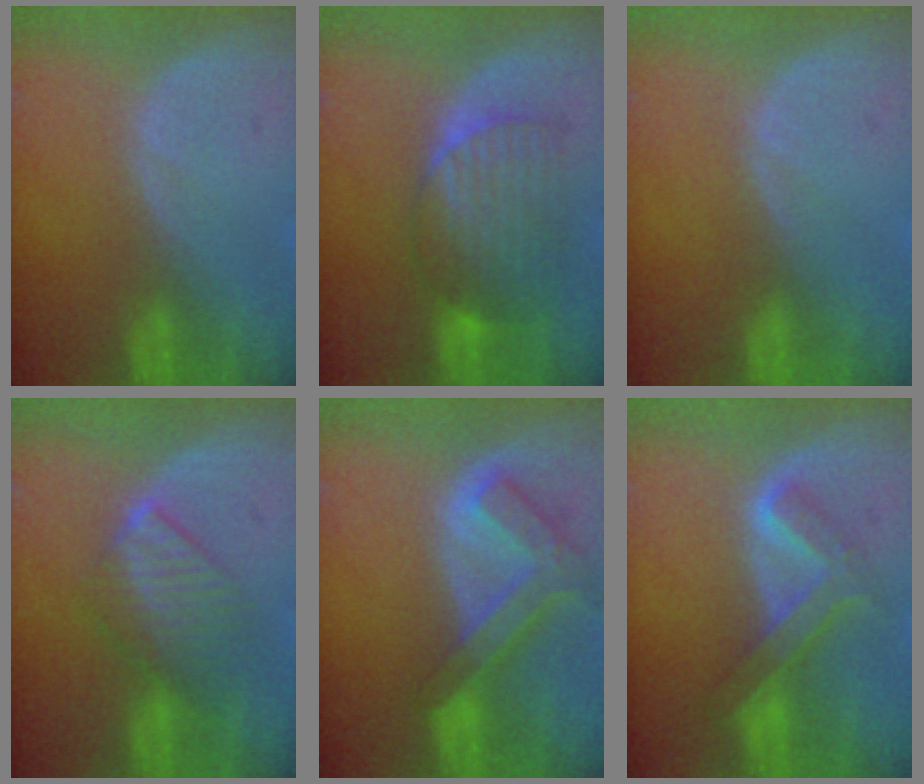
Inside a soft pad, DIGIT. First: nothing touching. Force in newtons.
{"total": 6.9, "press": 6.9, "slide": 0.4}
{"total": 0.0}
{"total": 5.7, "press": 5.6, "slide": 0.6}
{"total": 7.6, "press": 6.4, "slide": 4.0}
{"total": 6.7, "press": 5.7, "slide": 3.6}